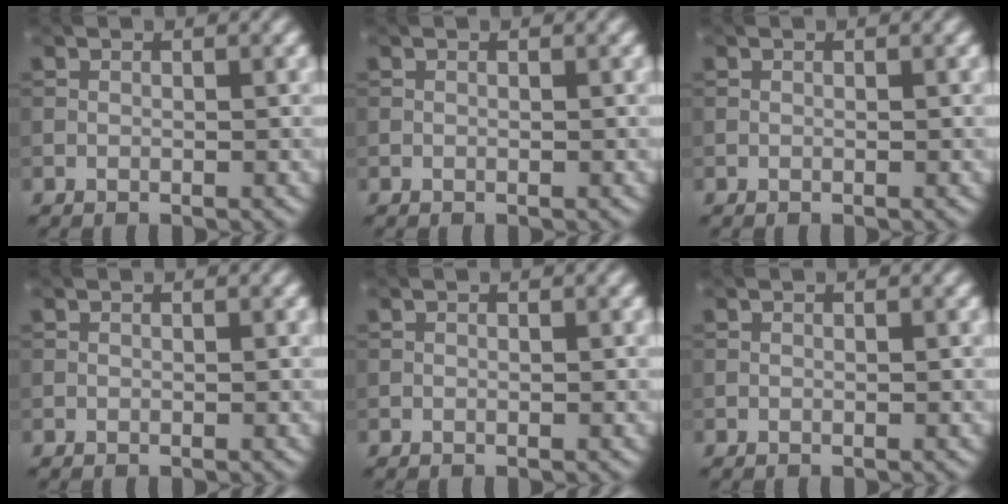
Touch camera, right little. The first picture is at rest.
{"total": 0.0}
{"total": 0.0}
{"total": 0.0}
{"total": 0.0}
{"total": 0.0}